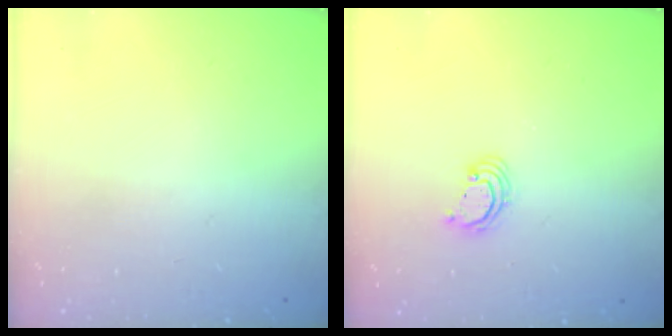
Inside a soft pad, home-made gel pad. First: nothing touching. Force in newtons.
{"total": 2.4, "press": 2.4, "slide": 0.1}